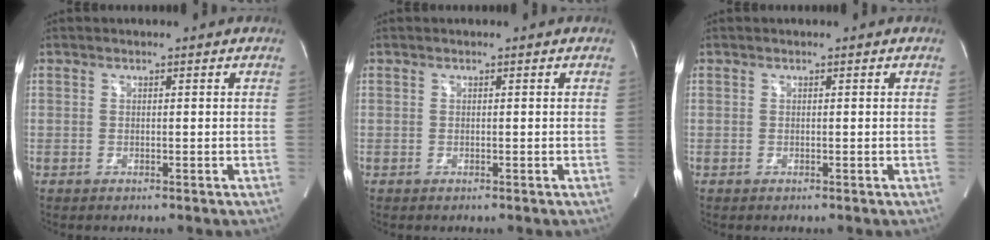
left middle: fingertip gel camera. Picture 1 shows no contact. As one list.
[{"total": 0.0}, {"total": 0.0}]